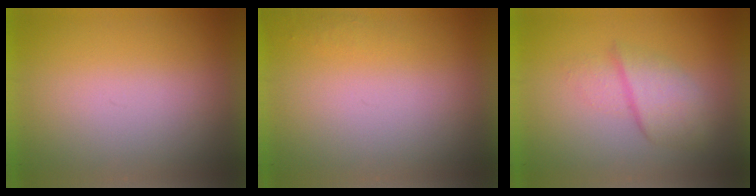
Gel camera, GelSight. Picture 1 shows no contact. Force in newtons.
{"total": 1.0}
{"total": 2.7}